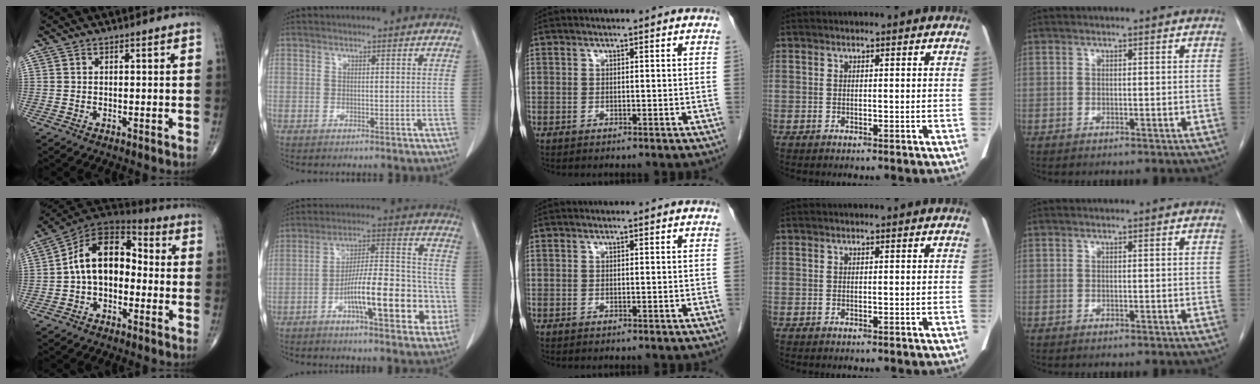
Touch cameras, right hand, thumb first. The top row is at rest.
{"thumb": {"total": 13.4, "force": [-1.1, 8.9, 9.9], "torque": [-0.138, 0.047, -0.035]}, "index": {"total": 16.9, "force": [-5.5, 4.3, 15.4], "torque": [-0.238, 0.025, -0.082]}}